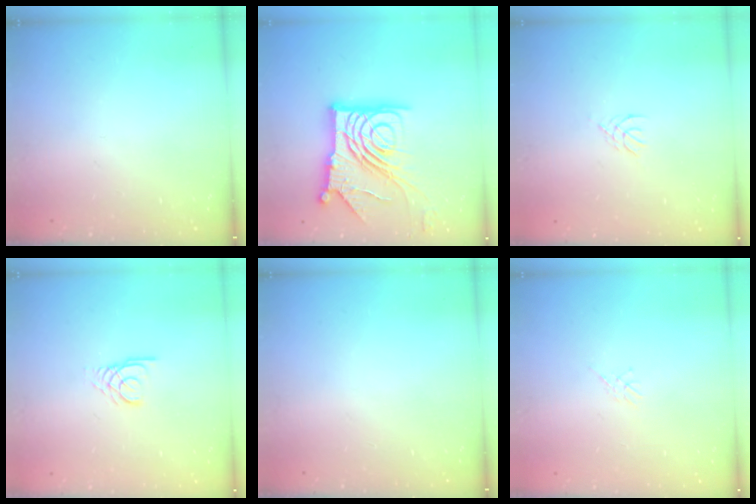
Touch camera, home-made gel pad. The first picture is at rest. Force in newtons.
{"total": 20.3, "press": 20.2, "slide": 2.3}
{"total": 1.2, "press": 1.2, "slide": 0.3}
{"total": 2.5, "press": 2.5, "slide": 0.2}
{"total": 0.0}
{"total": 1.1, "press": 1.1, "slide": 0.3}